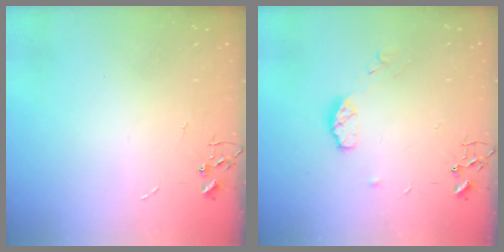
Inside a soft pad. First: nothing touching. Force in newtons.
{"total": 6.7, "press": 6.7, "slide": 0.5}